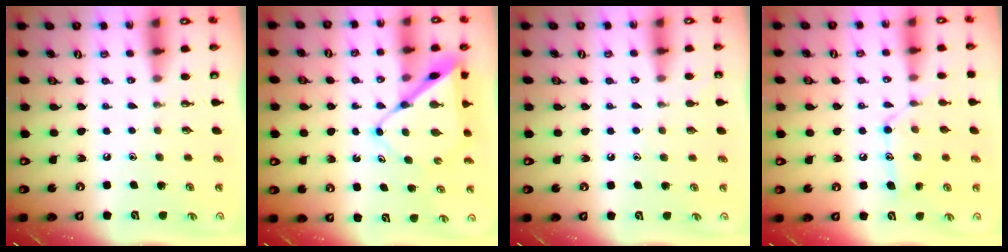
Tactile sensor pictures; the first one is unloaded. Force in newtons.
{"total": 10.1, "press": 10.1, "slide": 0.8}
{"total": 2.9, "press": 2.9, "slide": 0.4}
{"total": 12.6, "press": 12.5, "slide": 0.7}